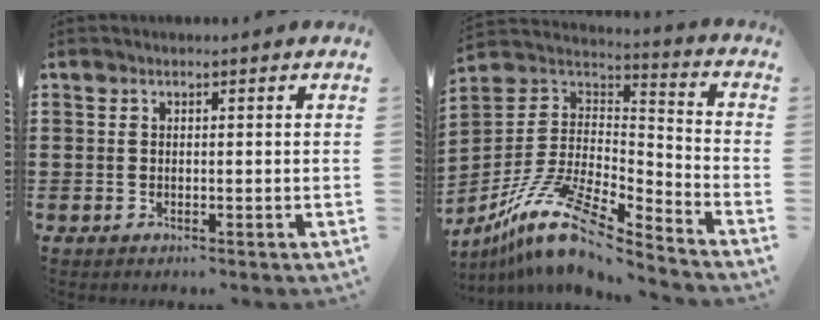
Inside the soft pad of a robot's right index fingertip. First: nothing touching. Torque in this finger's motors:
{"motor_torque": [-0.12, -0.08, 0.05, -0.01]}